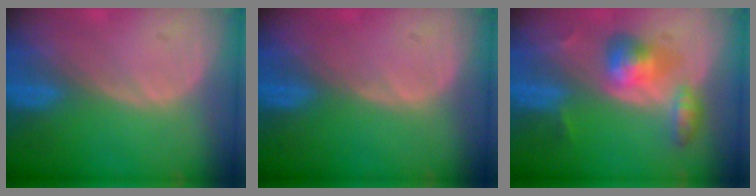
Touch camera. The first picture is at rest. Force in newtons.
{"total": 0.5, "press": 0.0, "slide": 0.5}
{"total": 5.8, "press": 5.6, "slide": 1.3}